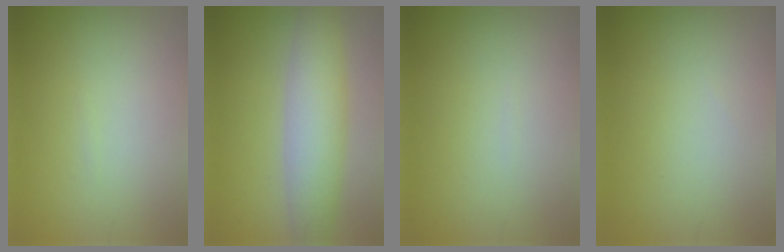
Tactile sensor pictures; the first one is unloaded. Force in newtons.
{"total": 5.5, "press": 5.5, "slide": 0.2}
{"total": 0.0}
{"total": 0.0}